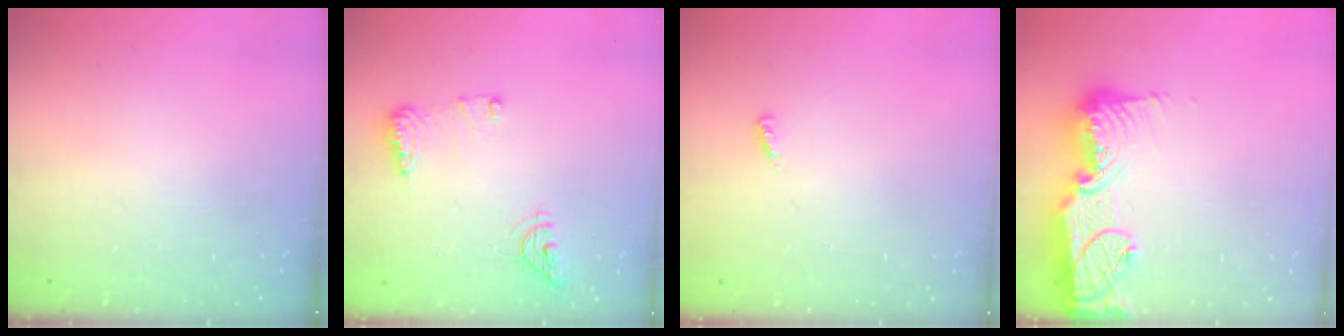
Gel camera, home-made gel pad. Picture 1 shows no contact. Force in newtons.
{"total": 8.6, "press": 8.4, "slide": 1.4}
{"total": 3.2, "press": 3.2, "slide": 0.5}
{"total": 17.3, "press": 17.2, "slide": 1.5}